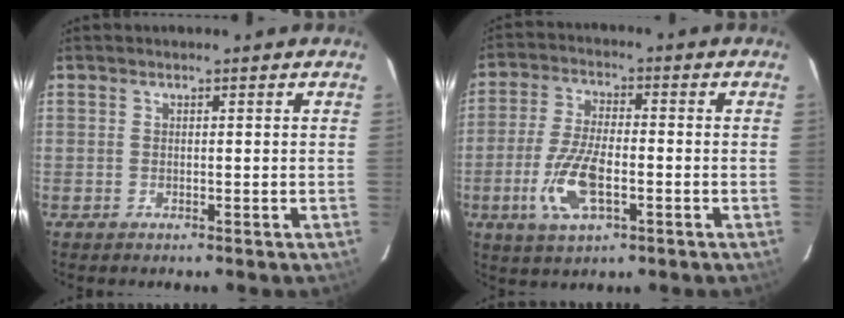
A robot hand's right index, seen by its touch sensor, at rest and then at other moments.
{"total": 10.7, "force": [-3.4, 4.3, 9.2], "torque": [-0.197, -0.005, -0.064]}